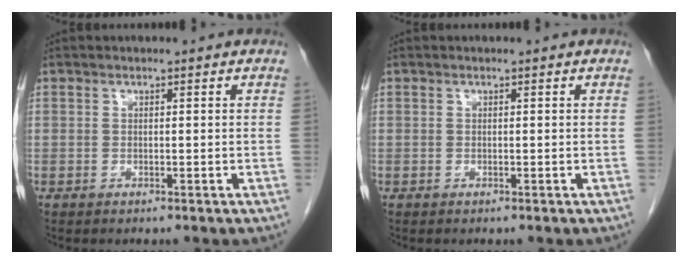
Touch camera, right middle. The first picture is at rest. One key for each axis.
{"total": 0.0}